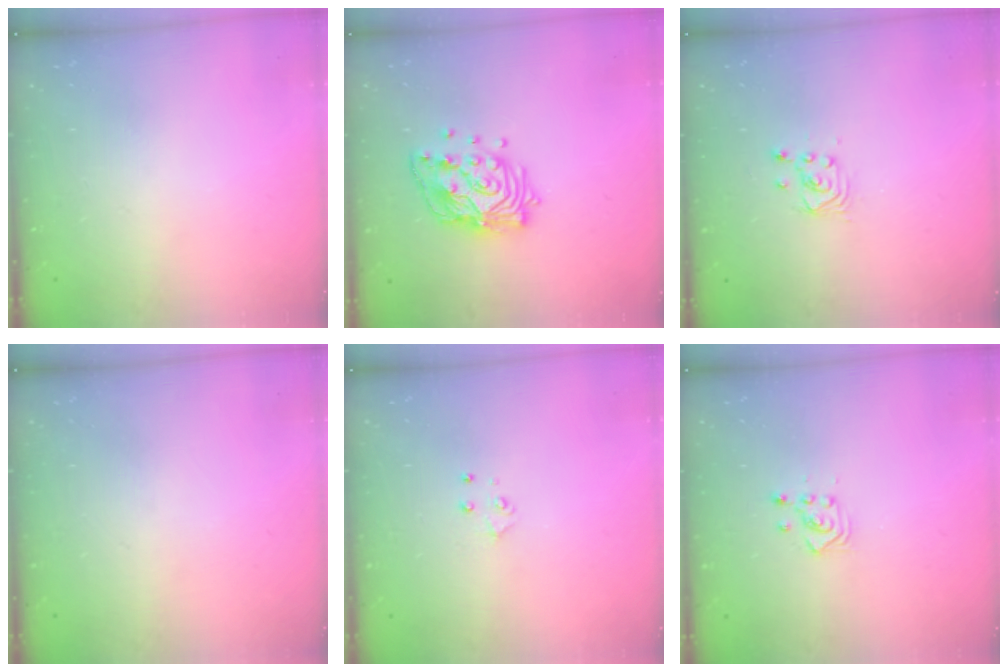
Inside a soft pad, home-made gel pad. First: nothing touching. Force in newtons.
{"total": 15.9, "press": 15.8, "slide": 1.8}
{"total": 2.2, "press": 2.2, "slide": 0.3}
{"total": 0.0}
{"total": 4.2, "press": 4.2, "slide": 0.4}
{"total": 3.0, "press": 3.0, "slide": 0.5}